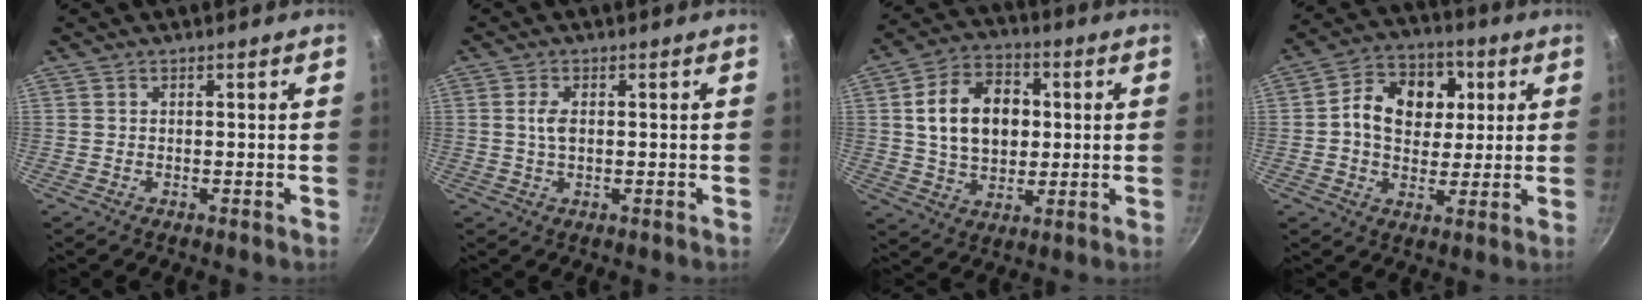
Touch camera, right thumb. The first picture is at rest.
{"total": 3.0, "force": [0.4, 1.6, 2.5], "torque": [-0.049, 0.004, 0.006]}
{"total": 15.2, "force": [2.0, 10.8, 10.5], "torque": [-0.145, 0.012, 0.031]}
{"total": 13.6, "force": [2.5, 10.6, 8.3], "torque": [-0.100, 0.009, 0.025]}